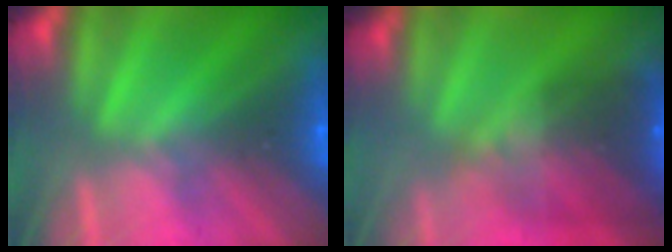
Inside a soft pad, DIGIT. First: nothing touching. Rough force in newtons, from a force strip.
{"total": 7.8}